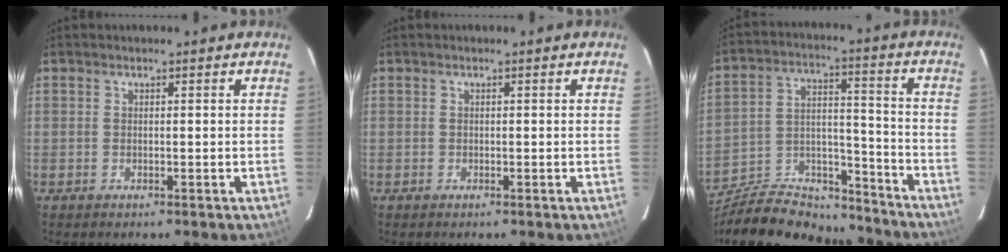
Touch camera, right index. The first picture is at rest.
{"total": 0.0}
{"total": 22.1, "force": [-18.8, 8.1, 8.4], "torque": [-0.169, 0.042, -0.284]}